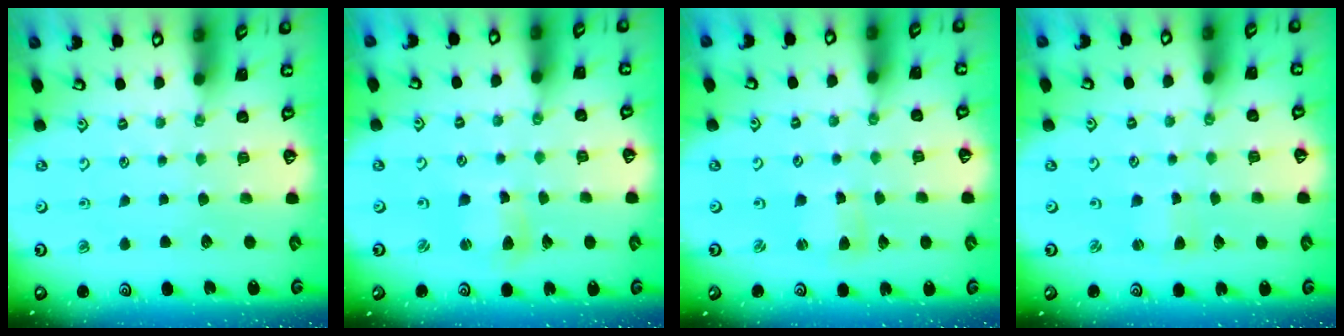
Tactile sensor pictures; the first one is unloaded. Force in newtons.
{"total": 4.2, "press": 4.1, "slide": 0.5}
{"total": 2.1, "press": 2.1, "slide": 0.2}
{"total": 2.1, "press": 2.0, "slide": 0.4}